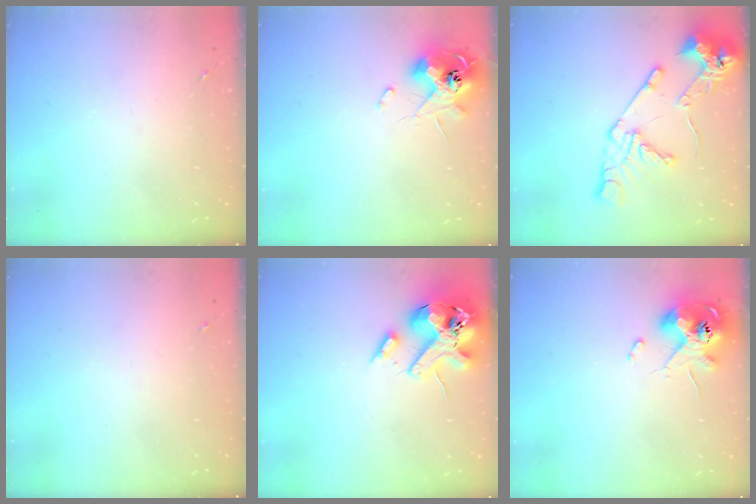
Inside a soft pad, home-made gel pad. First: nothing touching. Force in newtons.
{"total": 11.4, "press": 11.3, "slide": 1.2}
{"total": 15.2, "press": 15.1, "slide": 1.8}
{"total": 0.0}
{"total": 17.4, "press": 17.1, "slide": 2.9}
{"total": 11.2, "press": 11.0, "slide": 2.1}